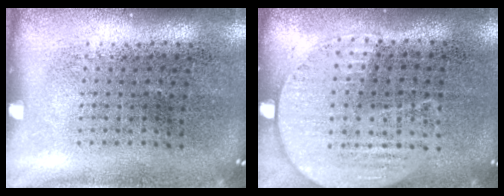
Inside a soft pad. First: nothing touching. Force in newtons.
{"total": 0.8, "press": 0.6, "slide": 0.5}